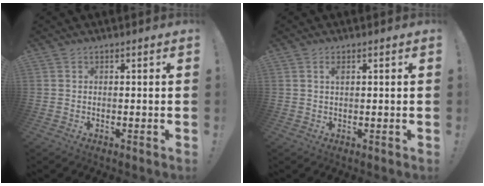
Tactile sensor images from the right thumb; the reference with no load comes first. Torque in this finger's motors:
{"motor_torque": [0.09, 0.44, -0.04, 0.03, 0.00]}